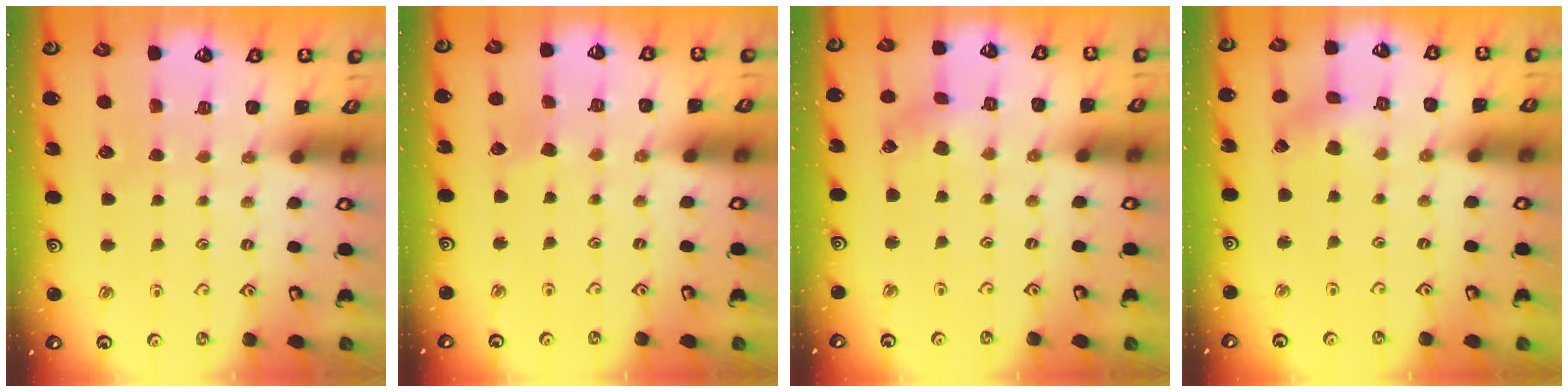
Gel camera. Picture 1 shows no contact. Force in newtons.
{"total": 2.9, "press": 2.9, "slide": 0.3}
{"total": 1.6, "press": 1.6, "slide": 0.2}
{"total": 1.4, "press": 1.4, "slide": 0.2}